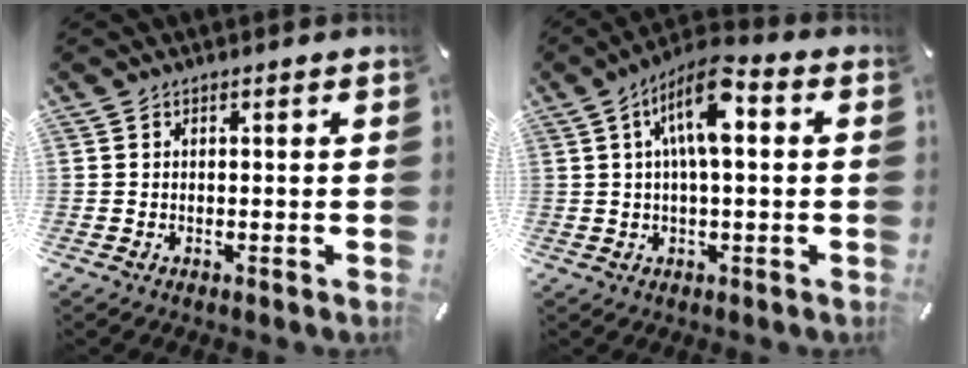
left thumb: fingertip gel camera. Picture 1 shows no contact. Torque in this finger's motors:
{"motor_torque": [1.38, 1.37, 0.43, -0.23, 0.24]}